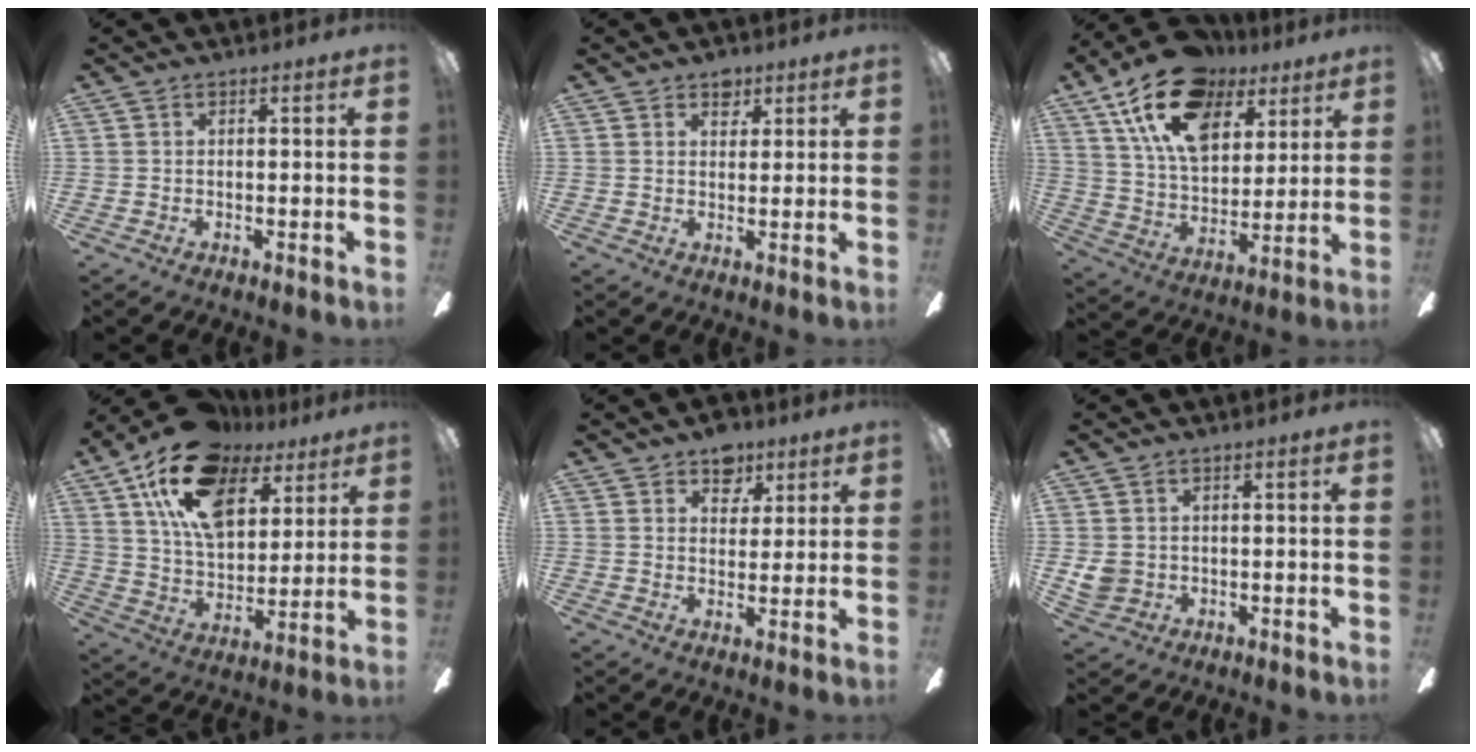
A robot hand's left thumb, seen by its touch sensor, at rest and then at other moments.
{"total": 3.7, "force": [2.6, 2.3, 1.2], "torque": [-0.007, -0.008, 0.044]}
{"total": 20.2, "force": [11.7, 11.5, 11.8], "torque": [-0.209, -0.043, 0.211]}
{"total": 19.9, "force": [11.5, 11.0, 12.0], "torque": [-0.227, -0.046, 0.205]}
{"total": 6.5, "force": [4.4, 4.4, 1.9], "torque": [-0.016, -0.015, 0.075]}
{"total": 3.6, "force": [0.6, 3.3, 1.3], "torque": [-0.019, 0.005, 0.015]}